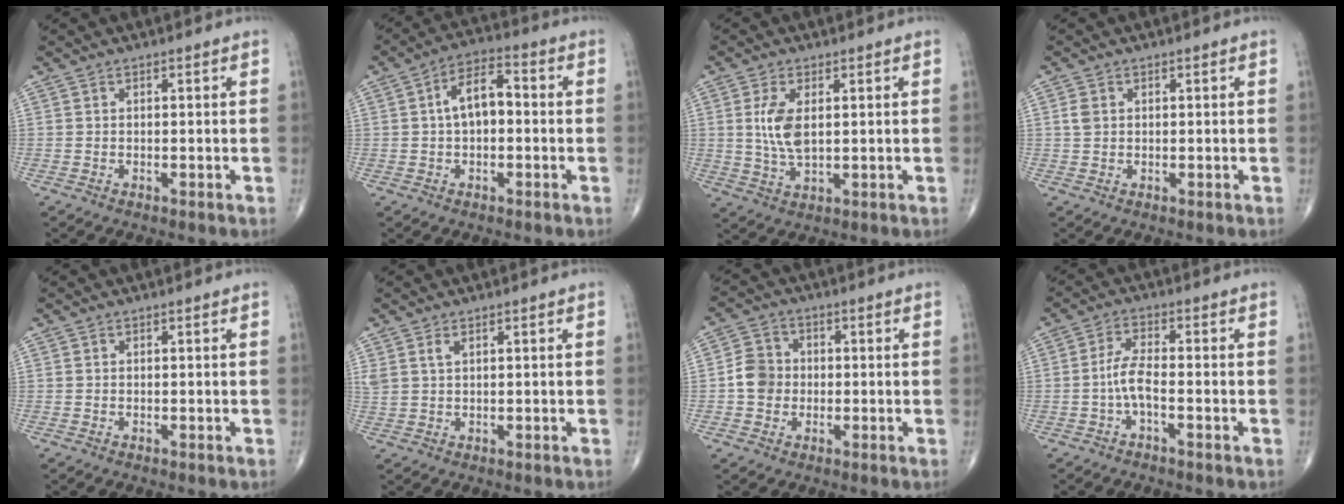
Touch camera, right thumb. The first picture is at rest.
{"total": 7.8, "force": [0.3, 4.2, 6.5], "torque": [-0.106, 0.031, -0.006]}
{"total": 6.5, "force": [1.2, 3.1, 5.7], "torque": [-0.117, -0.008, 0.027]}
{"total": 1.9, "force": [0.4, 1.5, 1.2], "torque": [-0.024, 0.003, 0.010]}
{"total": 0.0}
{"total": 2.2, "force": [1.2, 1.0, 1.5], "torque": [-0.040, 0.005, 0.034]}
{"total": 5.8, "force": [-0.6, 5.1, 2.6], "torque": [-0.030, 0.013, -0.020]}
{"total": 4.5, "force": [-1.4, 1.1, 4.1], "torque": [-0.088, 0.015, -0.033]}